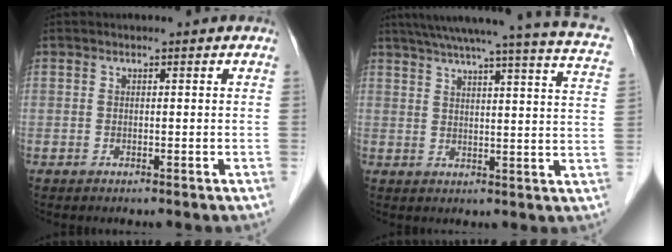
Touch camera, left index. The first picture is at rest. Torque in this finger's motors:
{"motor_torque": [0.65, -0.95, 0.29, 0.09]}